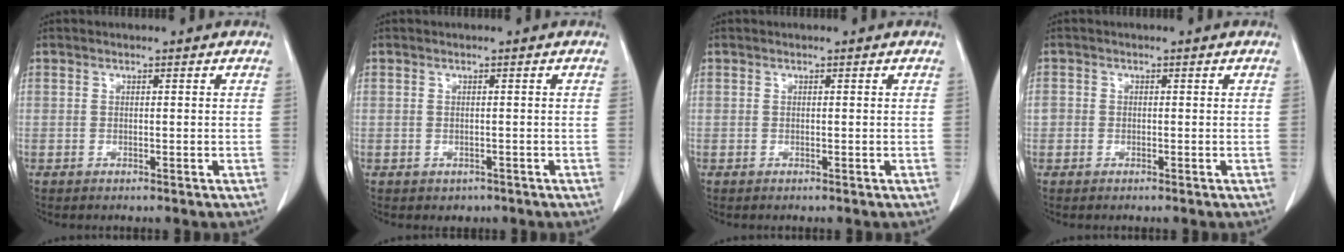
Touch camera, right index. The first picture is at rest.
{"total": 1.4, "force": [-0.7, 1.2, 0.2], "torque": [-0.004, 0.003, -0.005]}
{"total": 0.0}
{"total": 1.6, "force": [-0.2, 1.5, 0.3], "torque": [0.004, 0.007, -0.004]}